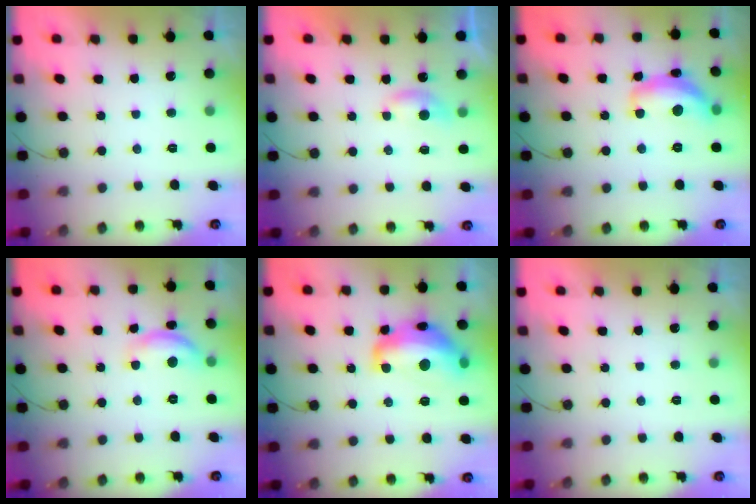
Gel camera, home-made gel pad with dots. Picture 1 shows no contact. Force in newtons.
{"total": 4.8, "press": 4.8, "slide": 0.6}
{"total": 13.1, "press": 13.1, "slide": 0.8}
{"total": 10.5, "press": 10.5, "slide": 0.5}
{"total": 15.7, "press": 15.6, "slide": 1.1}
{"total": 0.0}